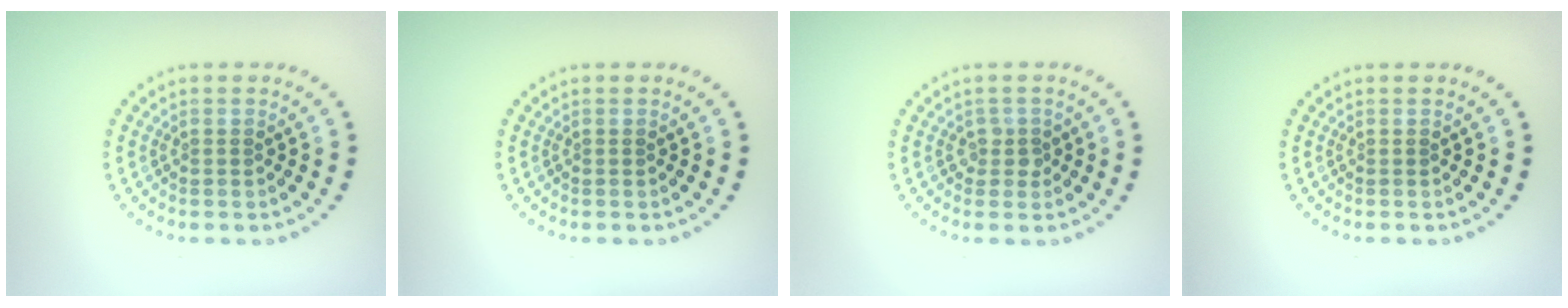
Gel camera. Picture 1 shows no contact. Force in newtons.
{"total": 0.0}
{"total": 1.3, "press": 1.2, "slide": 0.6}
{"total": 0.0}